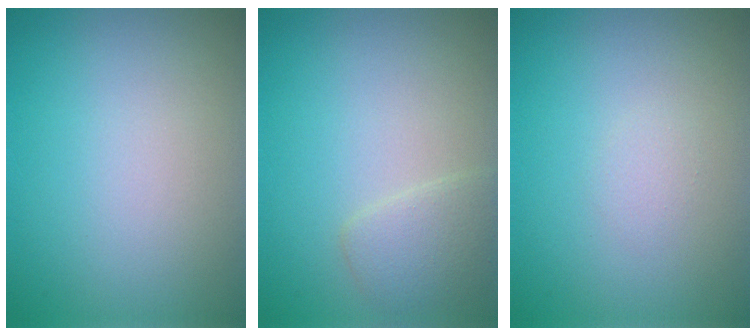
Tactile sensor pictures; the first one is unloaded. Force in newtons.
{"total": 2.1, "press": 2.1, "slide": 0.2}
{"total": 0.7, "press": 0.7, "slide": 0.0}